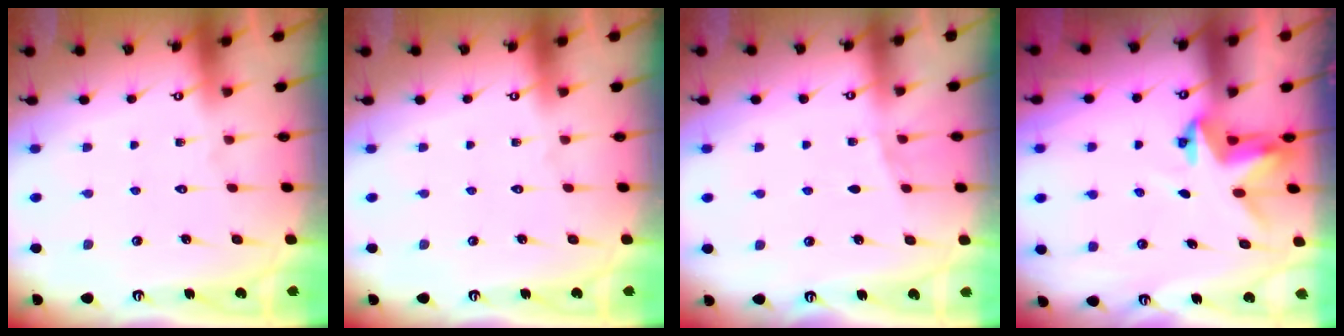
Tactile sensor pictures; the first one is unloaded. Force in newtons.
{"total": 0.0}
{"total": 4.4, "press": 3.6, "slide": 2.5}
{"total": 3.4, "press": 3.4, "slide": 0.1}